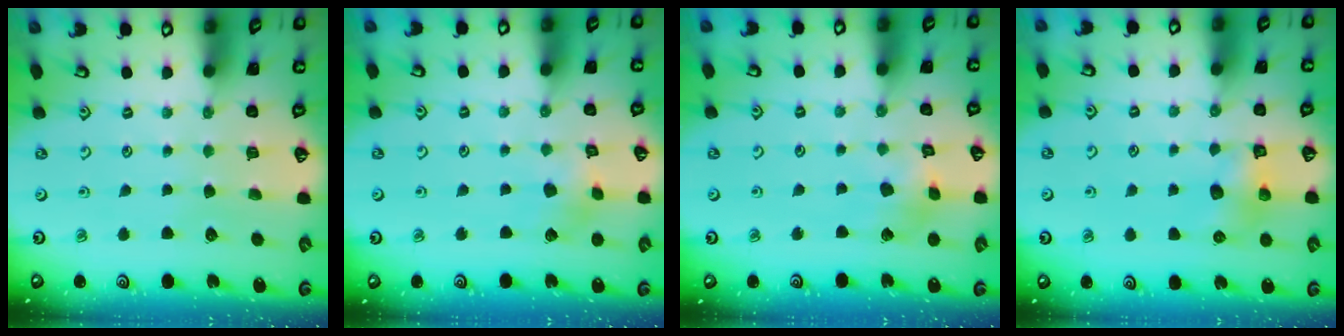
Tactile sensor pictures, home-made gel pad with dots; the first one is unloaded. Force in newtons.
{"total": 4.5, "press": 4.5, "slide": 0.3}
{"total": 5.6, "press": 5.6, "slide": 0.5}
{"total": 7.8, "press": 7.8, "slide": 0.5}